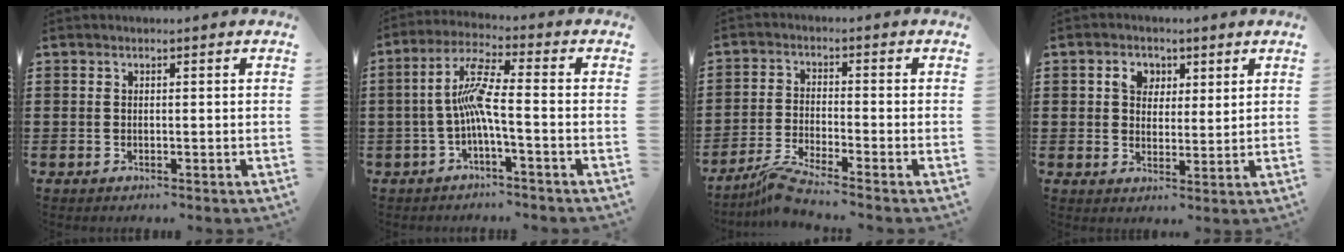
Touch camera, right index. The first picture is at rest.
{"total": 7.4, "force": [-1.5, 0.7, 7.2], "torque": [-0.152, -0.004, -0.035]}
{"total": 4.4, "force": [-3.9, -0.1, 2.2], "torque": [-0.058, -0.012, -0.076]}
{"total": 3.7, "force": [1.8, 2.8, 1.6], "torque": [-0.046, 0.011, 0.030]}